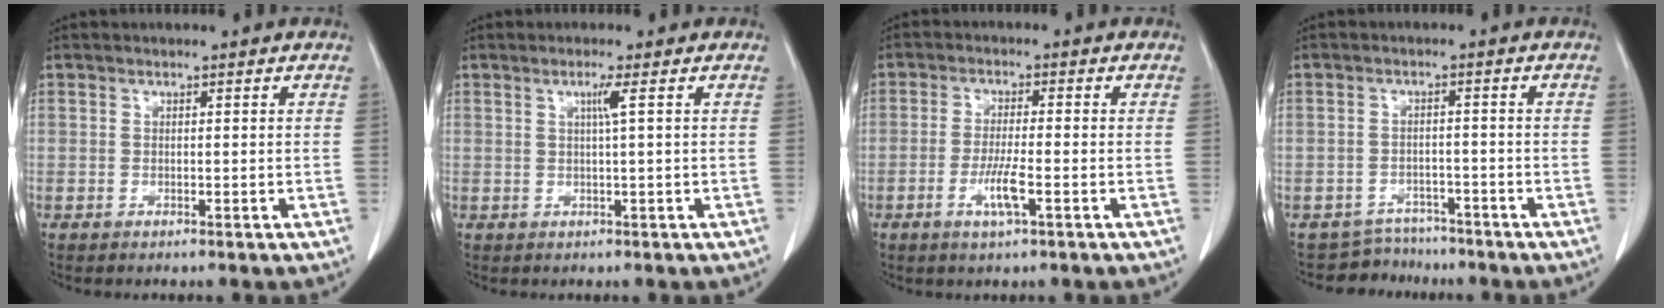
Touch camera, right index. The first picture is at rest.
{"total": 1.9, "force": [0.5, -0.6, 1.7], "torque": [-0.035, -0.002, 0.011]}
{"total": 4.7, "force": [-1.8, 0.3, 4.3], "torque": [-0.084, -0.006, -0.032]}
{"total": 4.5, "force": [-4.0, 1.6, -1.2], "torque": [0.018, 0.016, -0.062]}